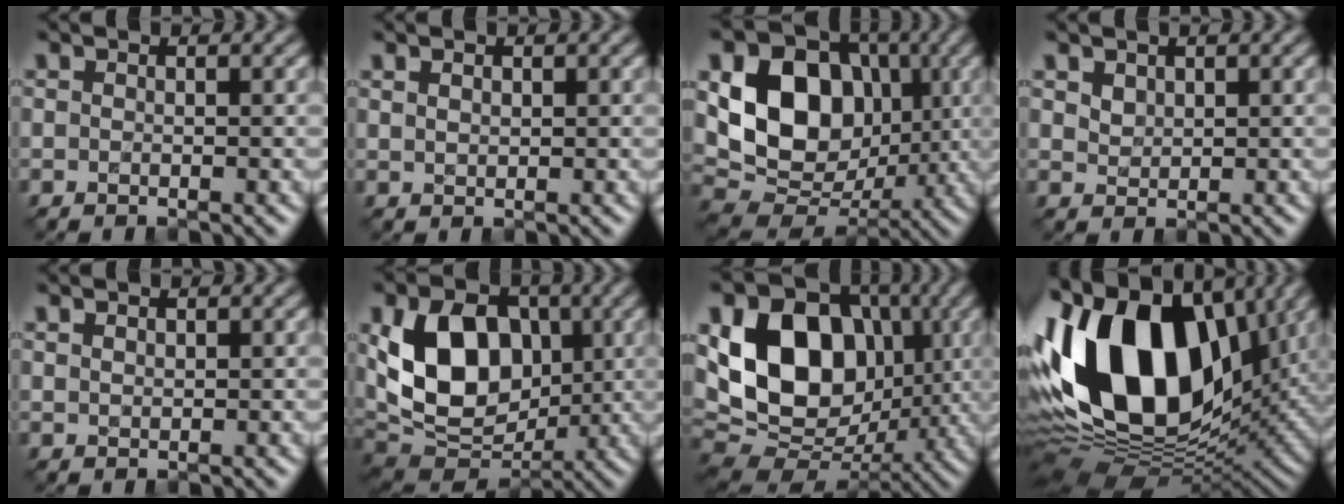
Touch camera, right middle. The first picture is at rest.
{"total": 0.9, "force": [0.5, 0.5, 0.5], "torque": [-0.011, 0.000, 0.013]}
{"total": 11.4, "force": [1.5, 8.8, 7.0], "torque": [-0.128, -0.006, 0.020]}
{"total": 1.2, "force": [0.8, 0.8, 0.5], "torque": [-0.010, 0.000, 0.018]}
{"total": 0.6, "force": [0.5, 0.3, 0.3], "torque": [-0.006, 0.000, 0.011]}
{"total": 10.6, "force": [1.3, 7.5, 7.4], "torque": [-0.139, -0.004, 0.021]}
{"total": 13.5, "force": [1.8, 10.2, 8.8], "torque": [-0.151, -0.001, 0.021]}
{"total": 18.7, "force": [4.0, 11.7, 14.1], "torque": [-0.289, 0.014, 0.055]}